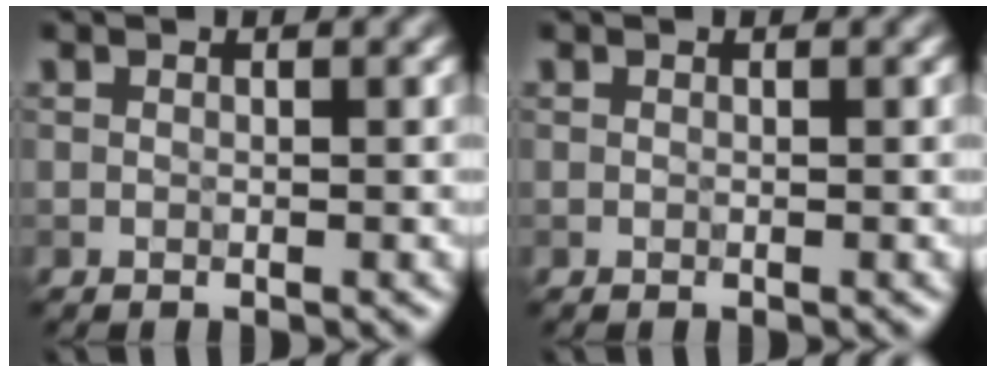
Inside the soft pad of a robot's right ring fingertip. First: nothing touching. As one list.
[{"total": 0.0}]